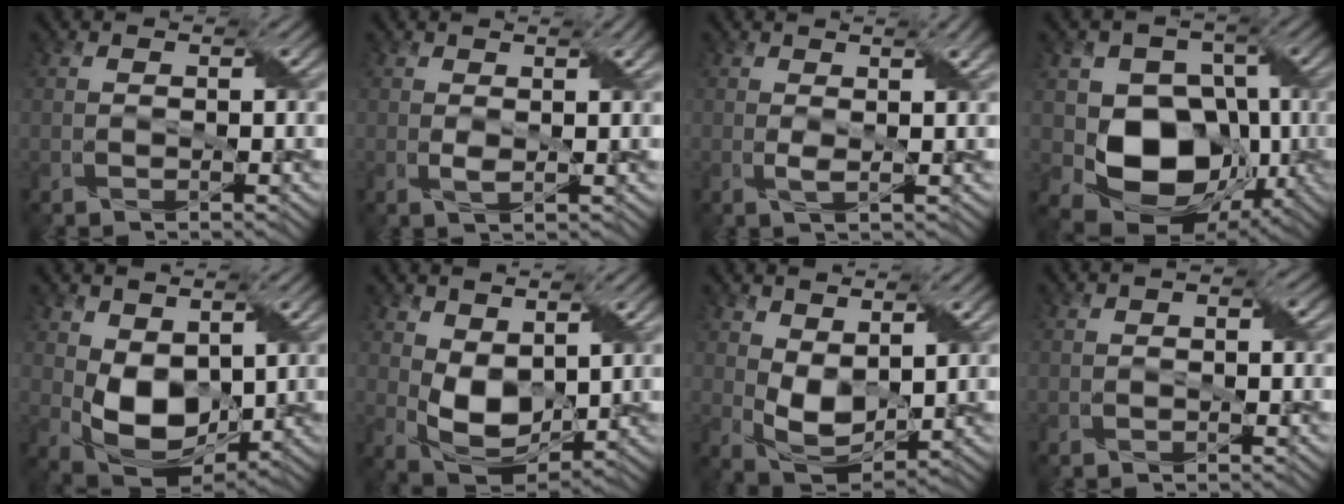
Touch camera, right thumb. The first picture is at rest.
{"total": 2.7, "force": [0.9, 0.6, 2.5], "torque": [-0.050, 0.003, 0.017]}
{"total": 3.7, "force": [1.0, 0.8, 3.4], "torque": [-0.060, 0.008, 0.015]}
{"total": 11.6, "force": [-1.8, 9.1, 6.9], "torque": [-0.119, -0.017, -0.035]}
{"total": 8.1, "force": [1.6, 5.4, 5.9], "torque": [-0.131, -0.013, 0.033]}
{"total": 7.0, "force": [2.1, 4.4, 5.0], "torque": [-0.114, -0.009, 0.042]}
{"total": 6.0, "force": [2.2, 3.5, 4.3], "torque": [-0.099, -0.006, 0.046]}
{"total": 1.0, "force": [-0.1, 0.5, 0.8], "torque": [-0.011, 0.003, -0.002]}